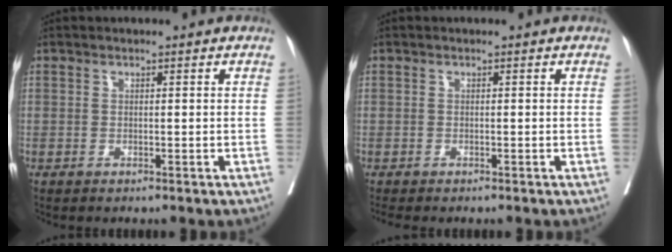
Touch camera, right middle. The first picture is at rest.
{"total": 1.1, "force": [-1.0, 0.4, 0.3], "torque": [-0.013, -0.005, -0.018]}